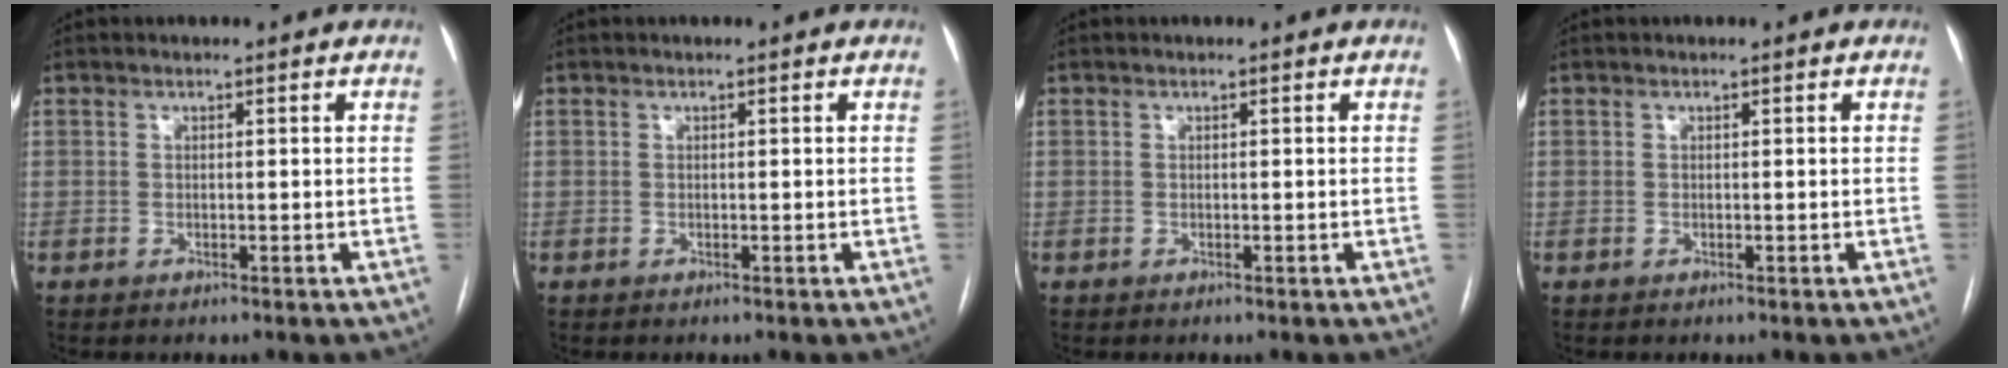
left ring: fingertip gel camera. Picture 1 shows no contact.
{"total": 0.0}
{"total": 0.0}
{"total": 0.0}